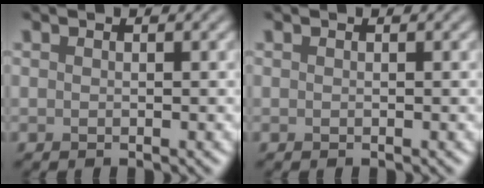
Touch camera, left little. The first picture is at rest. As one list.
[{"total": 0.0}]